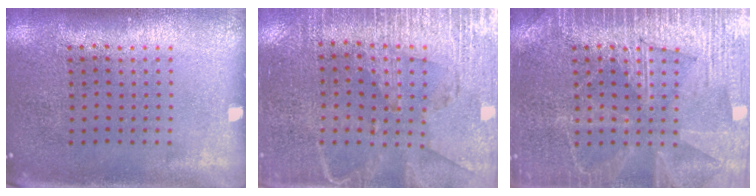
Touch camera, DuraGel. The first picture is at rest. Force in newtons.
{"total": 3.2, "press": 2.9, "slide": 1.4}
{"total": 5.9, "press": 5.8, "slide": 0.7}